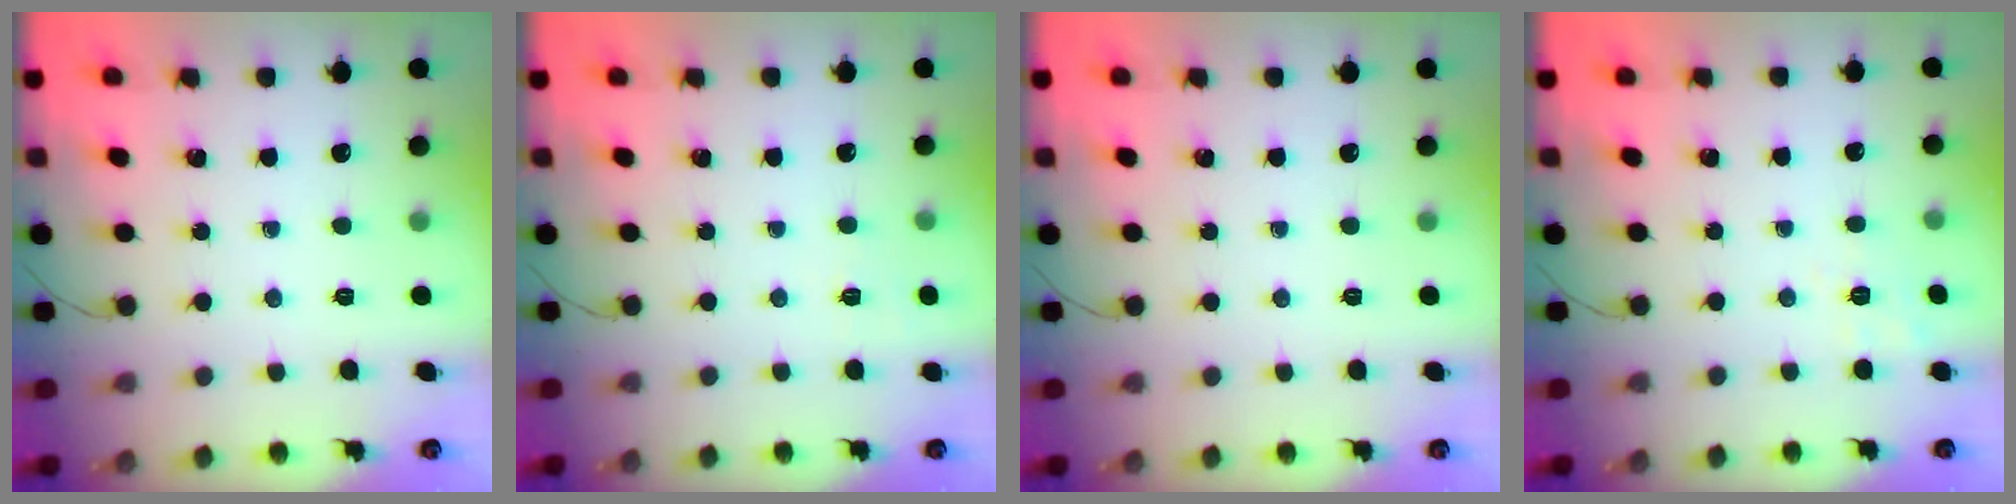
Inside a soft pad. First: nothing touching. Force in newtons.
{"total": 2.7, "press": 2.1, "slide": 1.7}
{"total": 0.0}
{"total": 2.8, "press": 2.1, "slide": 1.9}